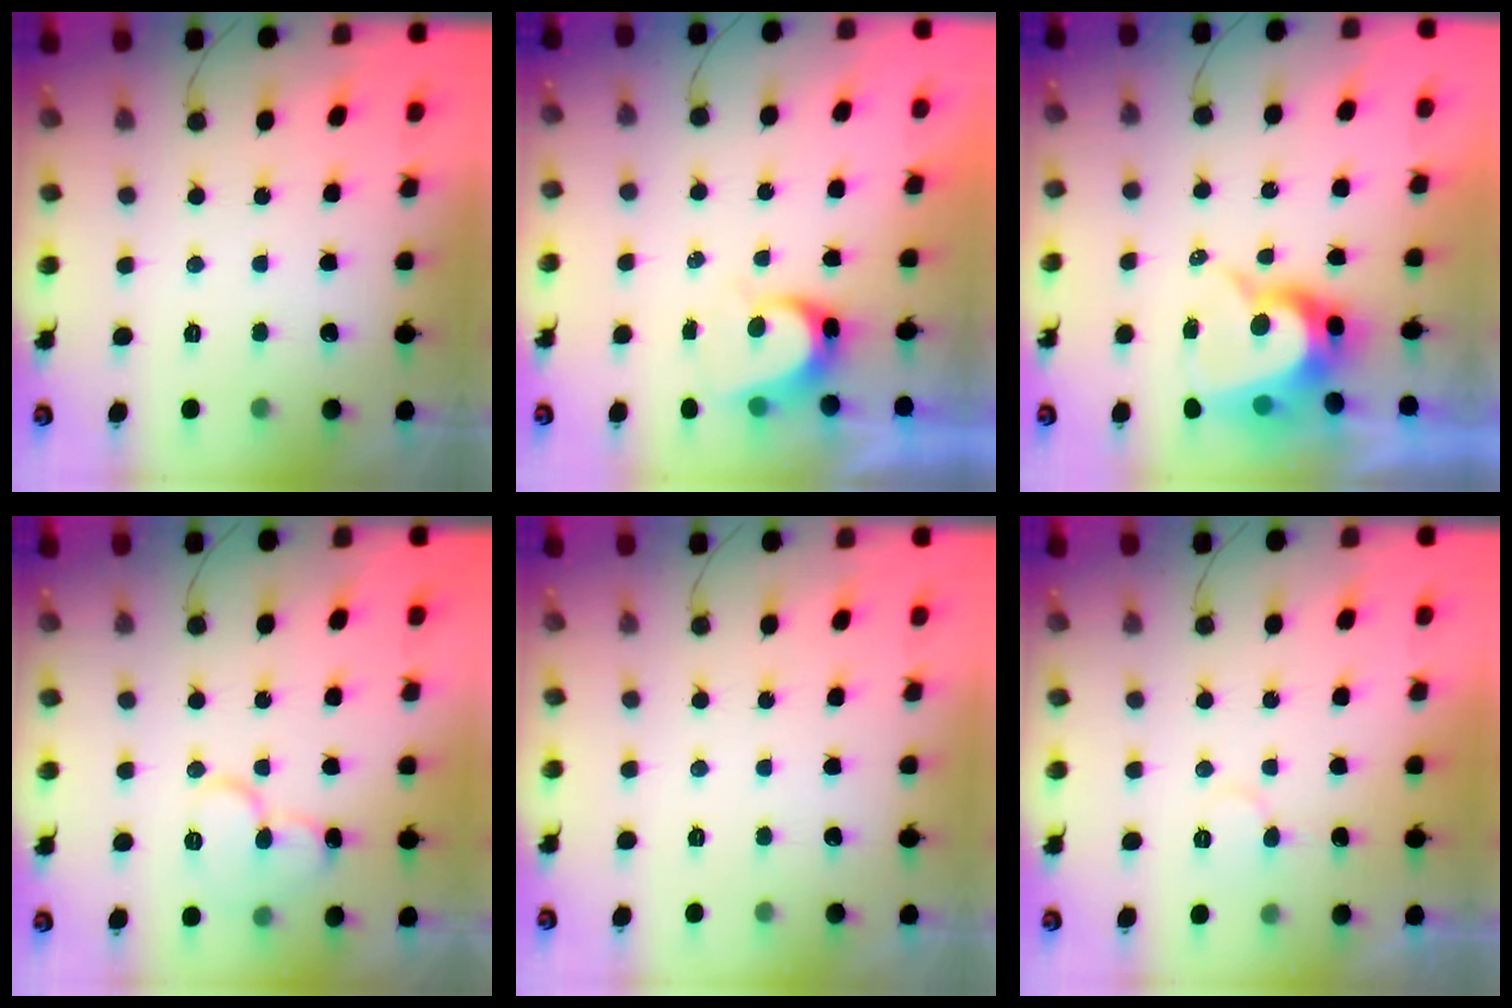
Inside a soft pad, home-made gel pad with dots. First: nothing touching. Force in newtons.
{"total": 5.9, "press": 5.9, "slide": 0.5}
{"total": 10.2, "press": 10.2, "slide": 0.7}
{"total": 9.8, "press": 9.7, "slide": 1.1}
{"total": 0.0}
{"total": 4.3, "press": 4.3, "slide": 0.5}